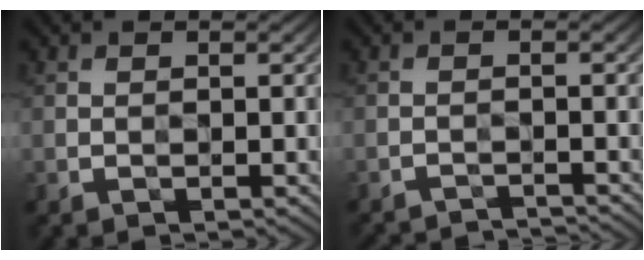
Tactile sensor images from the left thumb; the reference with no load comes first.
{"total": 3.7, "force": [-3.7, -0.4, 0.2], "torque": [-0.012, 0.008, -0.062]}